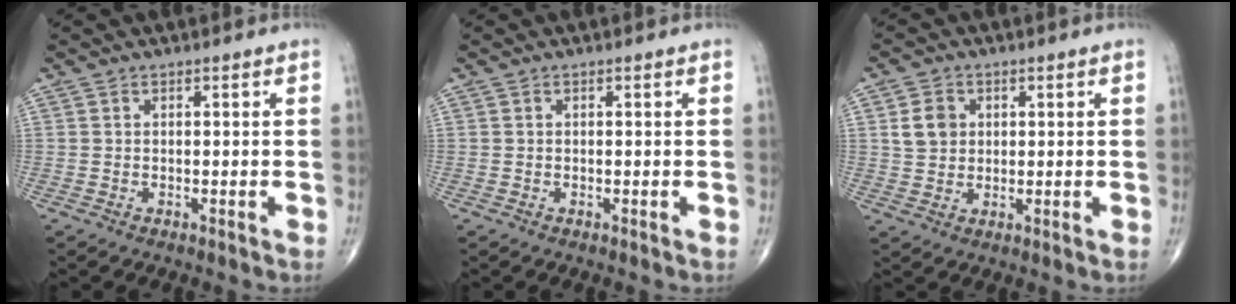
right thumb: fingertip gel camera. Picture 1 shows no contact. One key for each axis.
{"total": 0.0}
{"total": 5.0, "fx": 1.3, "fy": 4.1, "fz": 2.6, "tx": -0.029, "ty": -0.004, "tz": 0.023}